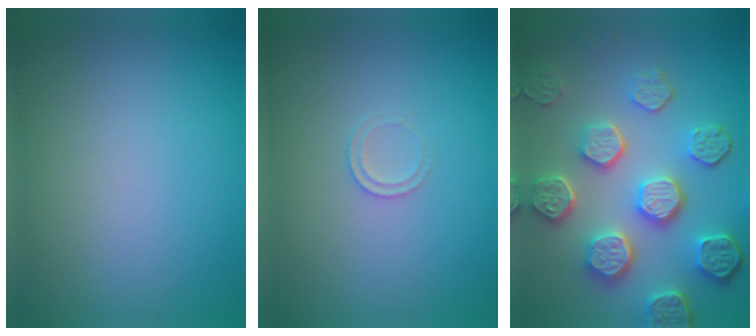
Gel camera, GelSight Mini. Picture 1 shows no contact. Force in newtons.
{"total": 0.9, "press": 0.9, "slide": 0.1}
{"total": 7.7, "press": 5.9, "slide": 4.9}